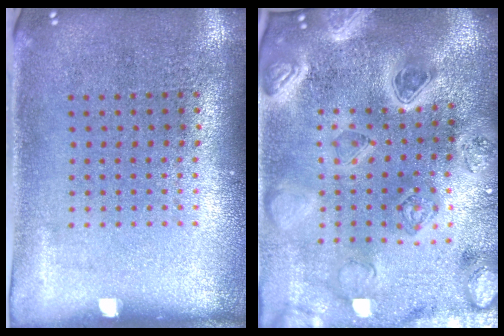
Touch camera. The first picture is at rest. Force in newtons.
{"total": 5.2, "press": 4.4, "slide": 2.9}